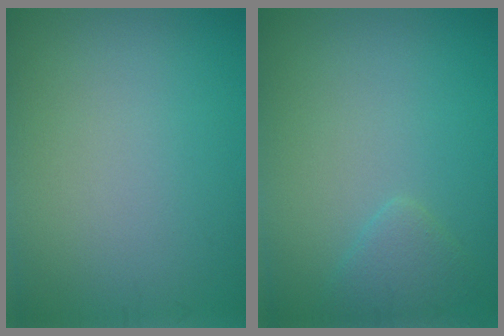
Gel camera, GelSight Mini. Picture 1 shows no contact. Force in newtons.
{"total": 1.5, "press": 1.5, "slide": 0.0}